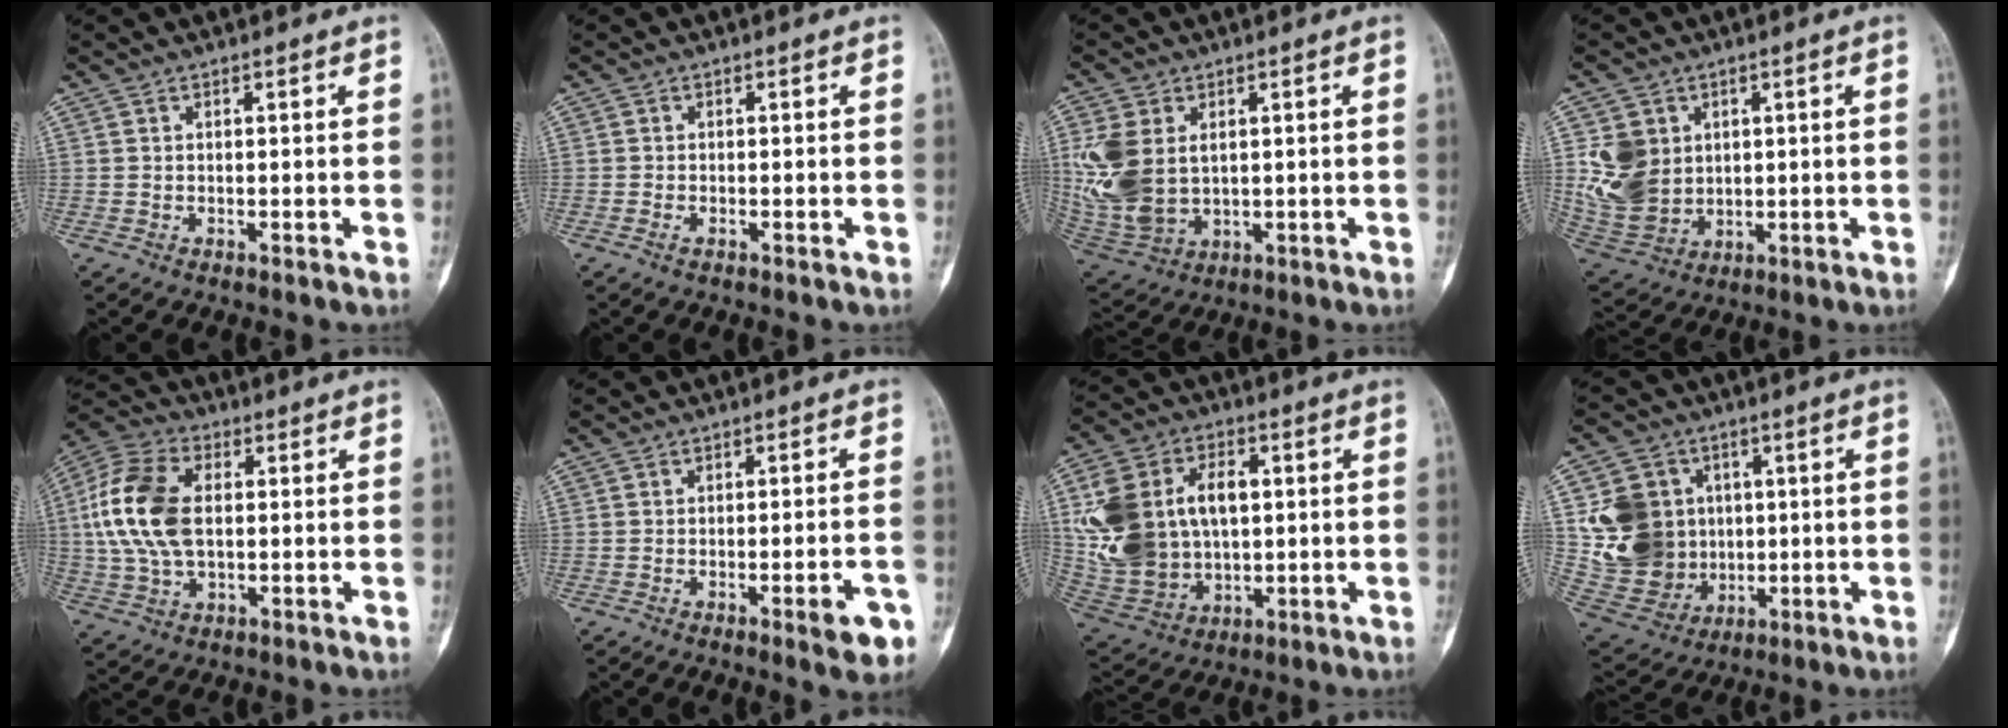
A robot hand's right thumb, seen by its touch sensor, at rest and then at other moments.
{"total": 0.6, "force": [-0.4, 0.3, 0.4], "torque": [-0.010, 0.001, -0.008]}
{"total": 13.6, "force": [2.1, 9.3, 9.8], "torque": [-0.211, -0.011, 0.059]}
{"total": 10.6, "force": [2.4, 8.8, 5.5], "torque": [-0.086, -0.010, 0.067]}
{"total": 15.7, "force": [1.3, 9.6, 12.4], "torque": [-0.259, 0.016, 0.024]}
{"total": 5.8, "force": [-2.7, 1.3, 5.0], "torque": [-0.052, 0.011, -0.029]}
{"total": 20.9, "force": [2.4, 14.7, 14.6], "torque": [-0.280, 0.009, 0.063]}
{"total": 15.7, "force": [2.2, 13.9, 6.9], "torque": [-0.100, 0.003, 0.062]}